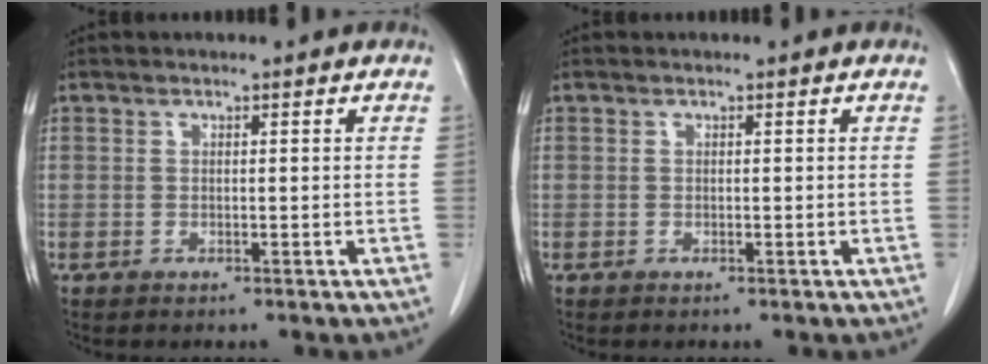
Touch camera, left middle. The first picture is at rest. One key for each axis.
{"total": 0.0}